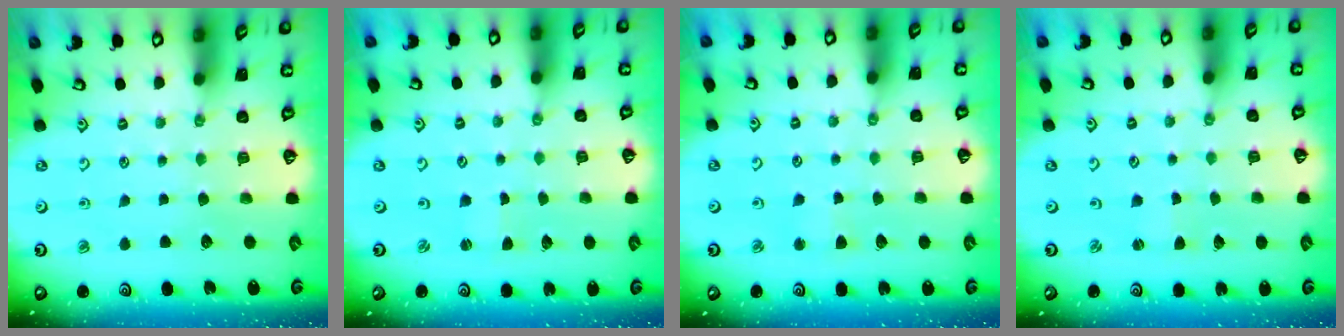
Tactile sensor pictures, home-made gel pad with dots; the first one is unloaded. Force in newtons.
{"total": 0.0}
{"total": 2.1, "press": 2.1, "slide": 0.5}
{"total": 0.7, "press": 0.7, "slide": 0.1}